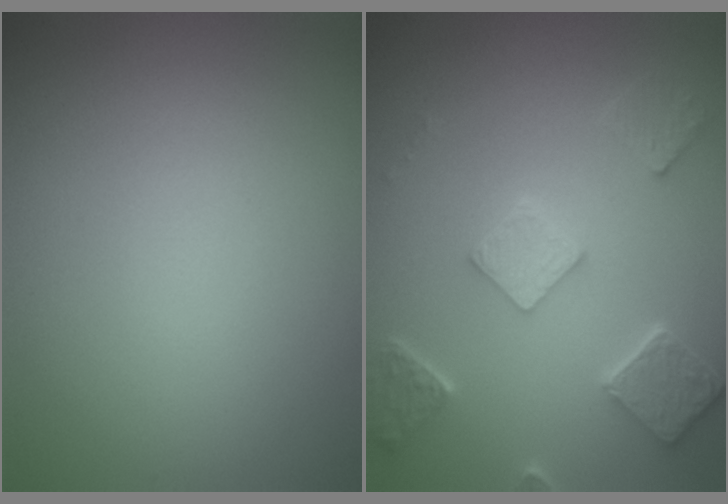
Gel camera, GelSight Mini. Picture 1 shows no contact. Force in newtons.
{"total": 4.8, "press": 3.8, "slide": 3.0}